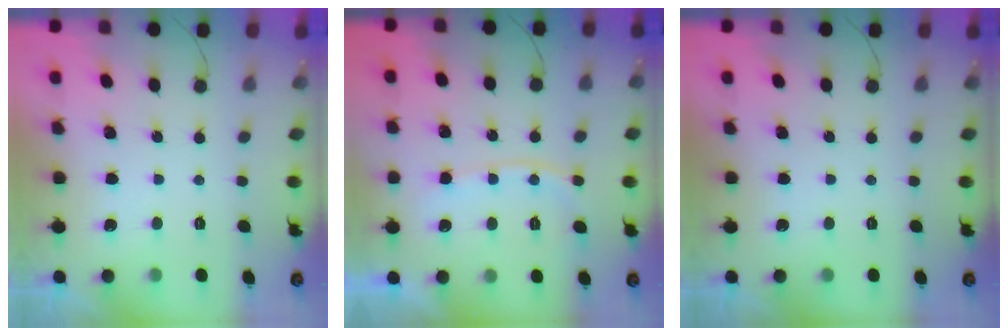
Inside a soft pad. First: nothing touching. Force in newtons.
{"total": 9.7, "press": 9.7, "slide": 1.3}
{"total": 0.0}